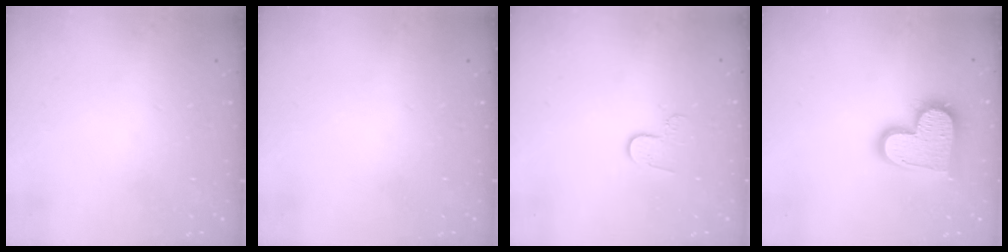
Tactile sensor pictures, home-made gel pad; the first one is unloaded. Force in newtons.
{"total": 0.0}
{"total": 4.6, "press": 4.6, "slide": 0.5}
{"total": 16.0, "press": 16.0, "slide": 1.0}